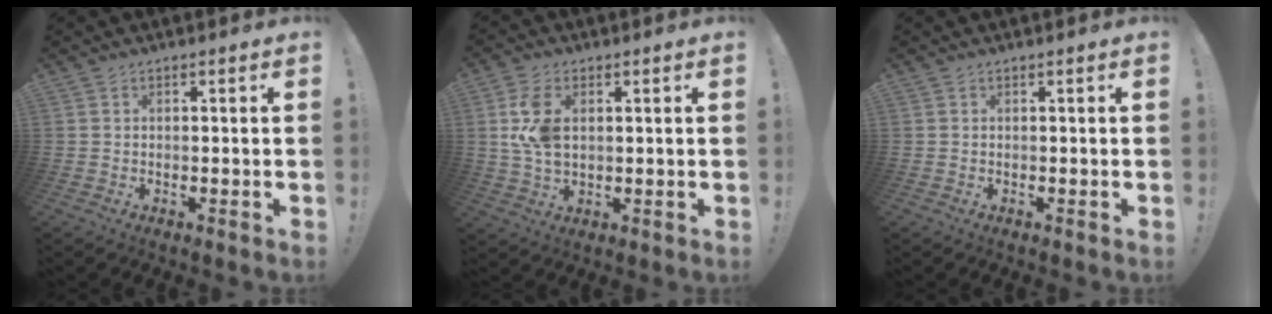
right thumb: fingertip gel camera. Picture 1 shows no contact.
{"total": 9.1, "force": [1.8, 5.6, 6.9], "torque": [-0.138, -0.006, 0.032]}
{"total": 0.0}